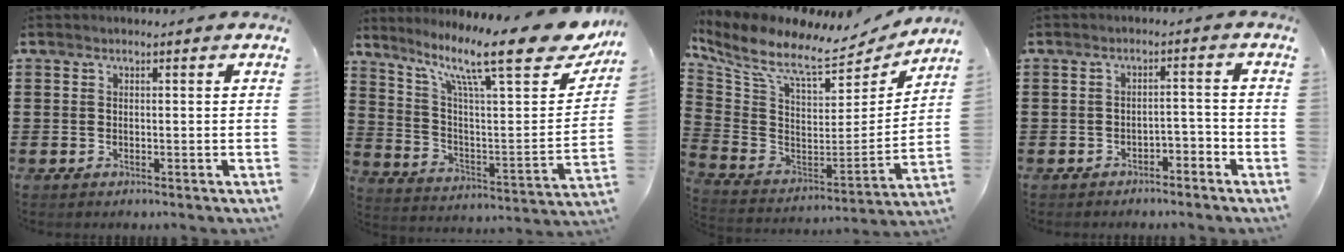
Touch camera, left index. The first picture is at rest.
{"total": 16.2, "force": [11.3, 2.7, 11.3], "torque": [-0.215, -0.072, 0.175]}
{"total": 9.5, "force": [7.3, 2.6, 5.5], "torque": [-0.138, -0.055, 0.124]}
{"total": 3.0, "force": [-2.8, 0.7, 0.6], "torque": [-0.015, 0.003, -0.060]}